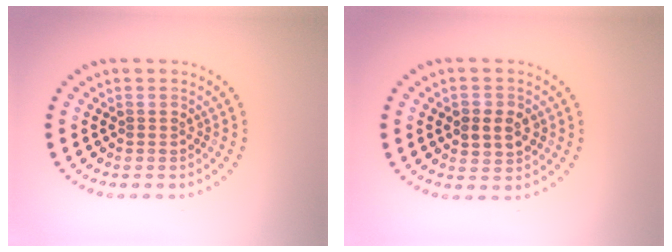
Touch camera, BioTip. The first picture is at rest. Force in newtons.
{"total": 2.7, "press": 2.7, "slide": 0.4}